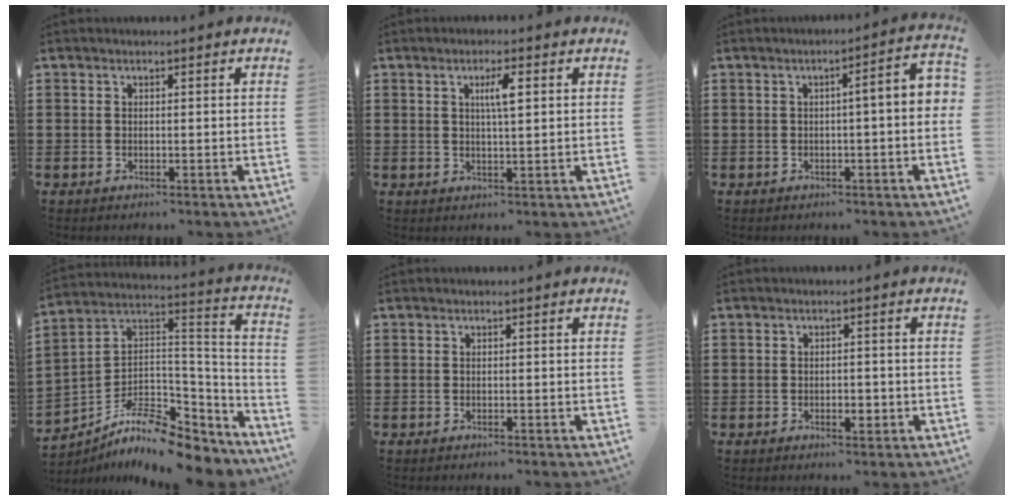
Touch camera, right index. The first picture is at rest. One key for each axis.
{"total": 3.6, "fx": 1.0, "fy": 0.7, "fz": 3.4, "tx": -0.069, "ty": 0.007, "tz": 0.013}
{"total": 3.5, "fx": -0.6, "fy": 0.4, "fz": 3.4, "tx": -0.062, "ty": 0.003, "tz": -0.014}
{"total": 9.9, "fx": -7.8, "fy": 3.8, "fz": 4.7, "tx": -0.091, "ty": 0.011, "tz": -0.152}
{"total": 0.0}
{"total": 2.1, "fx": -0.8, "fy": 1.0, "fz": 1.7, "tx": -0.034, "ty": -0.001, "tz": -0.014}